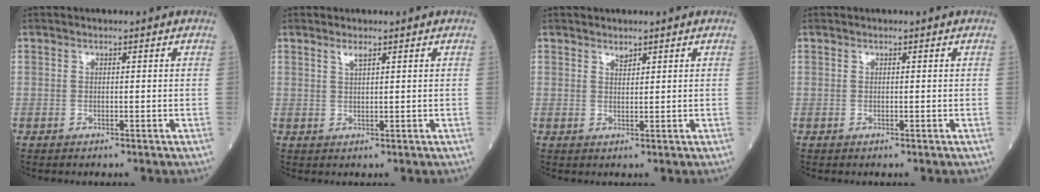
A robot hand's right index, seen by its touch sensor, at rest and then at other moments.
{"total": 1.3, "force": [0.9, 0.0, 0.9], "torque": [-0.020, 0.000, 0.018]}
{"total": 1.0, "force": [0.9, 0.3, 0.4], "torque": [-0.008, -0.005, 0.016]}
{"total": 0.0}